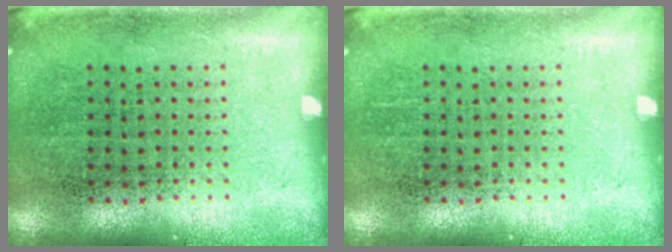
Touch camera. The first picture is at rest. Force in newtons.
{"total": 0.0}